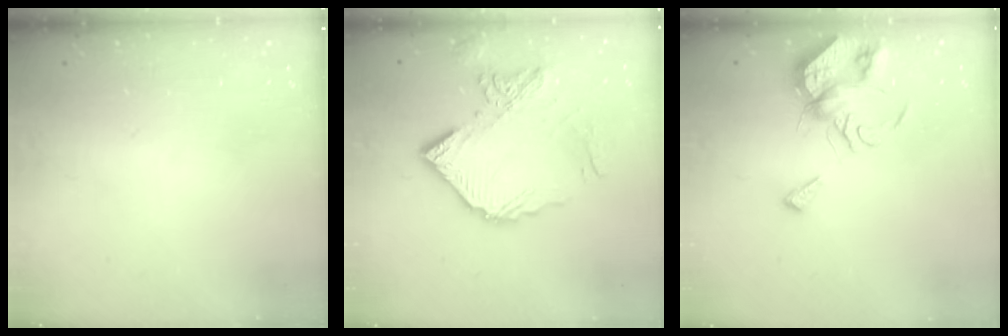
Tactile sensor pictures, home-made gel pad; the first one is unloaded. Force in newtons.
{"total": 15.1, "press": 15.0, "slide": 1.9}
{"total": 8.4, "press": 8.3, "slide": 0.6}